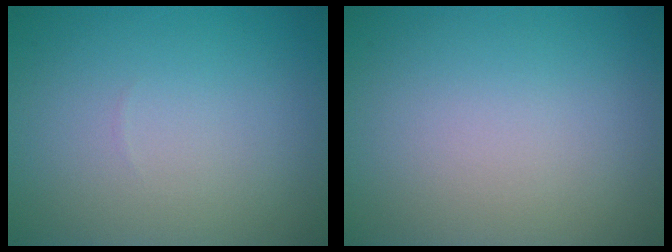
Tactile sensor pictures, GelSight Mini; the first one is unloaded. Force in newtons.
{"total": 0.0}